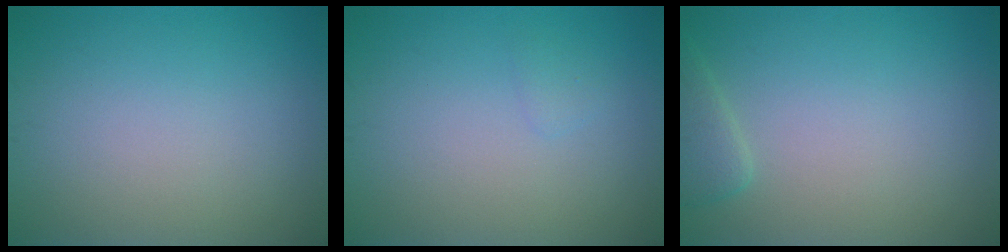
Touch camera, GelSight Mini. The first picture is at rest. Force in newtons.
{"total": 0.6, "press": 0.6, "slide": 0.0}
{"total": 1.9, "press": 1.8, "slide": 0.2}